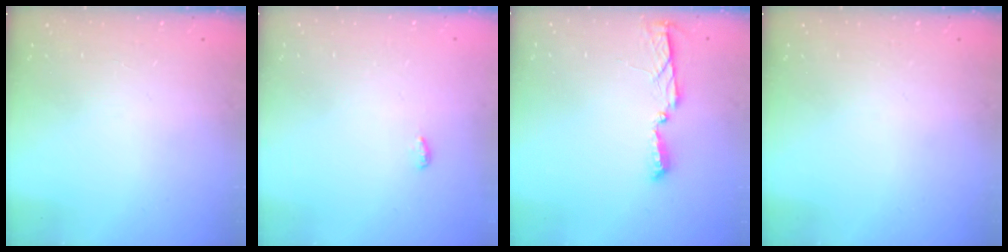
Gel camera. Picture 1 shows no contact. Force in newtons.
{"total": 3.6, "press": 3.6, "slide": 0.4}
{"total": 4.0, "press": 4.0, "slide": 0.5}
{"total": 0.0}